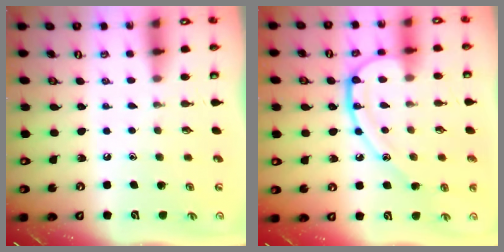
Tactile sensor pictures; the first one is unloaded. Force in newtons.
{"total": 13.4, "press": 13.4, "slide": 0.8}